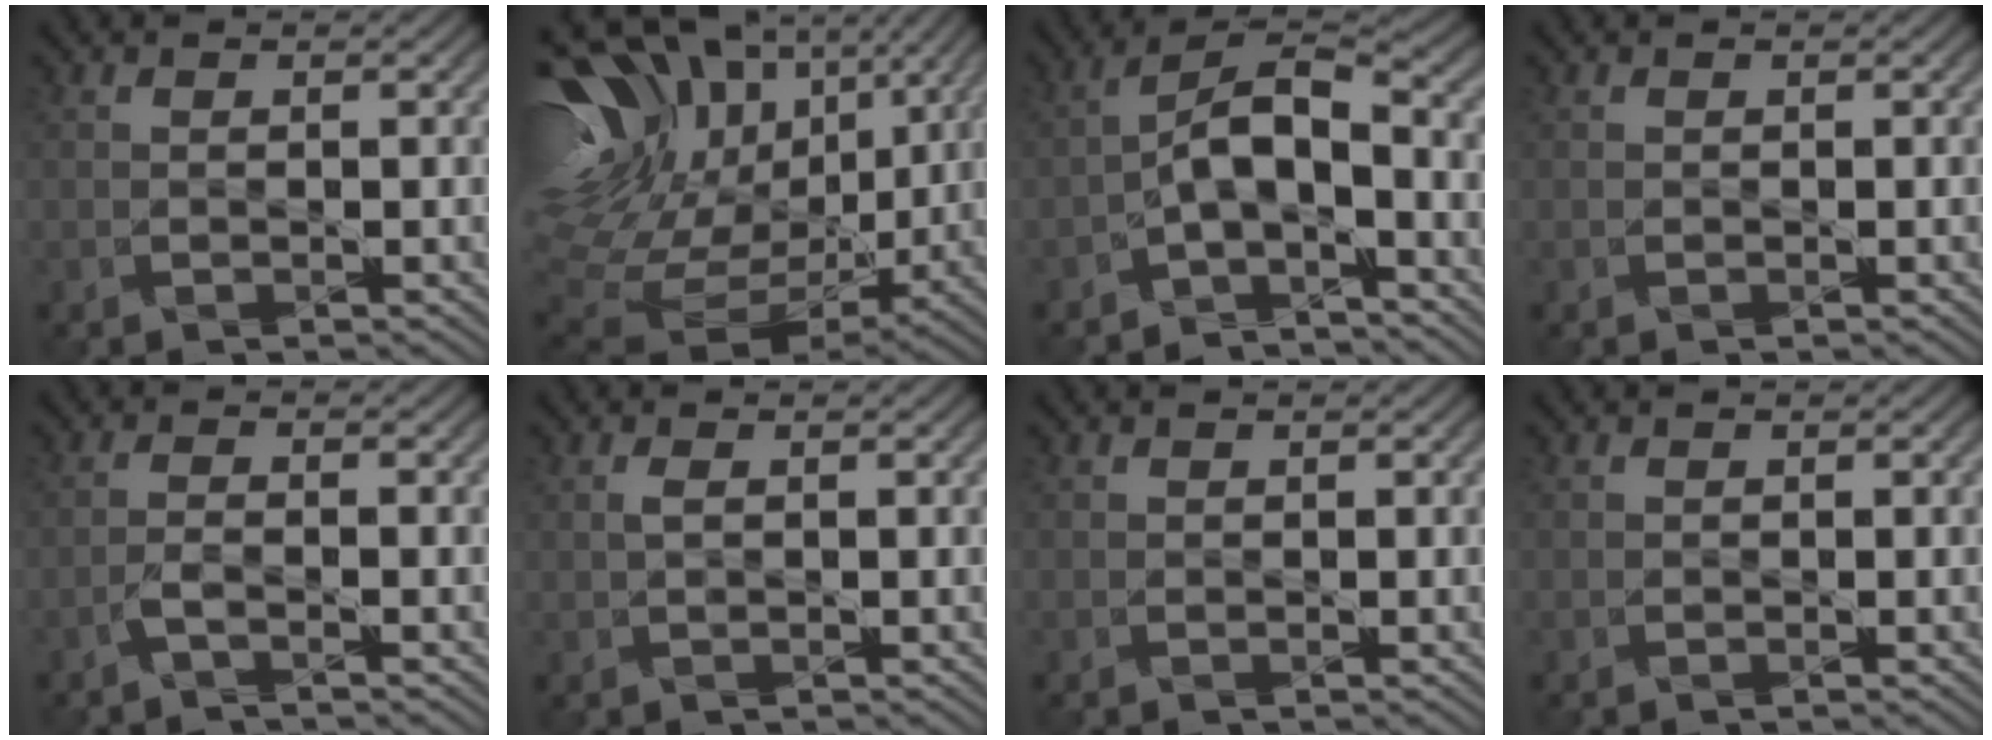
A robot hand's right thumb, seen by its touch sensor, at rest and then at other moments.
{"total": 18.1, "force": [6.7, 12.3, 11.5], "torque": [-0.275, 0.019, 0.164]}
{"total": 6.5, "force": [-3.3, 2.1, 5.2], "torque": [-0.096, 0.010, -0.066]}
{"total": 0.0}
{"total": 1.5, "force": [-1.0, -0.7, 1.0], "torque": [-0.026, 0.008, -0.023]}
{"total": 0.7, "force": [0.7, -0.2, 0.2], "torque": [-0.004, 0.005, 0.014]}
{"total": 0.0}
{"total": 0.0}